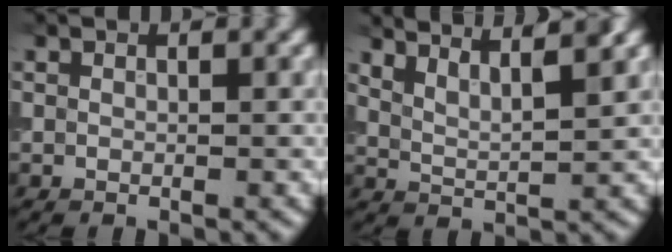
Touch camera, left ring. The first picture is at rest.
{"total": 5.9, "force": [4.6, 1.7, 3.3], "torque": [-0.048, 0.030, 0.050]}